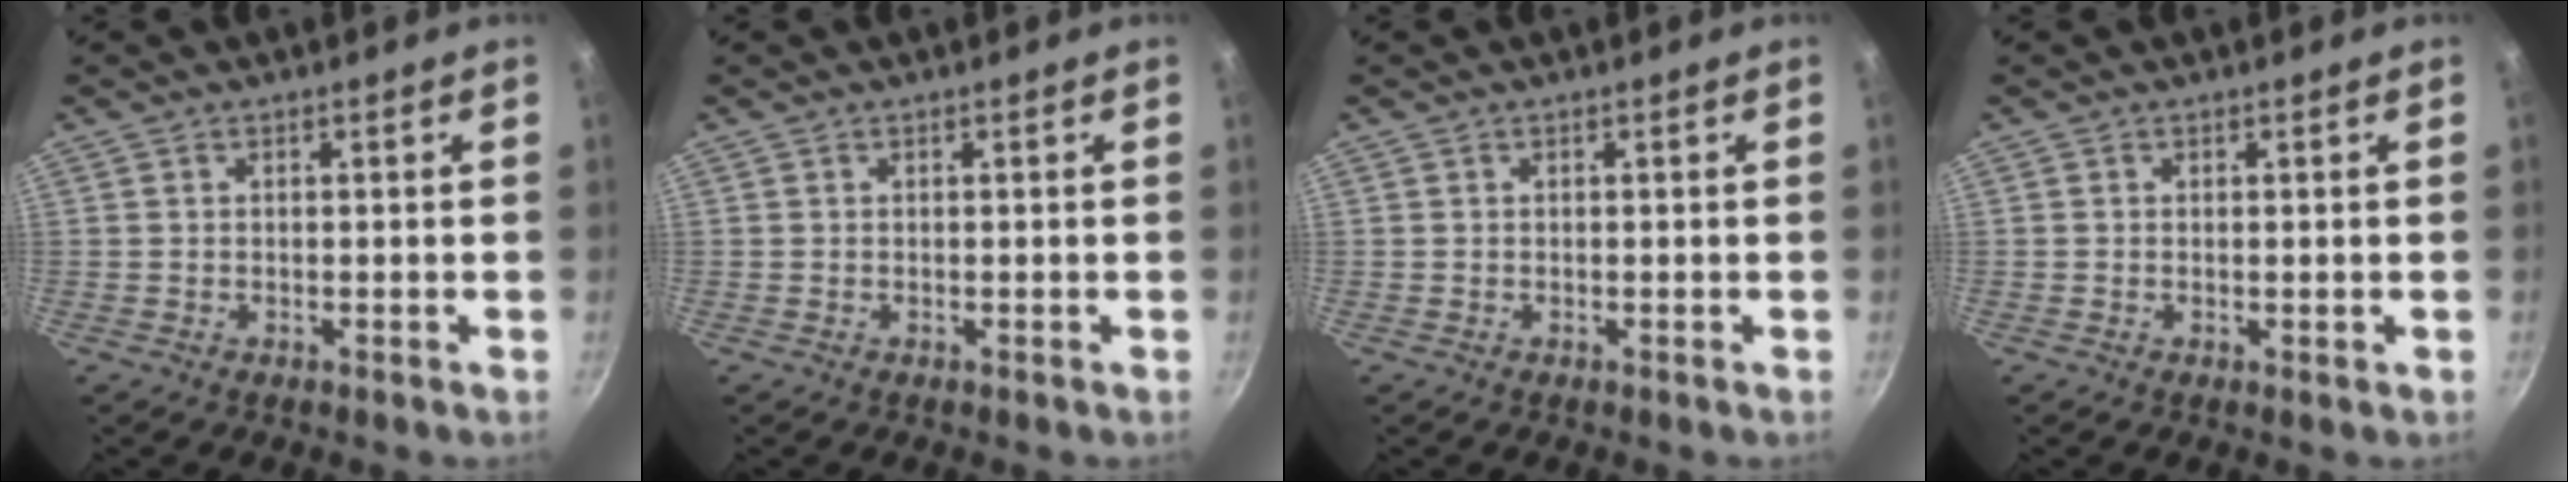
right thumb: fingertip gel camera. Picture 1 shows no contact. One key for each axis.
{"total": 0.0}
{"total": 0.0}
{"total": 0.5, "fx": 0.0, "fy": 0.1, "fz": 0.5, "tx": -0.007, "ty": -0.001, "tz": 0.000}